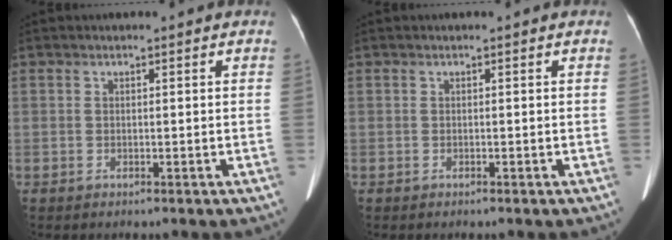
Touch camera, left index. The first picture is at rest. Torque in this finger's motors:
{"motor_torque": [0.03, 0.03, 0.00, 0.01]}